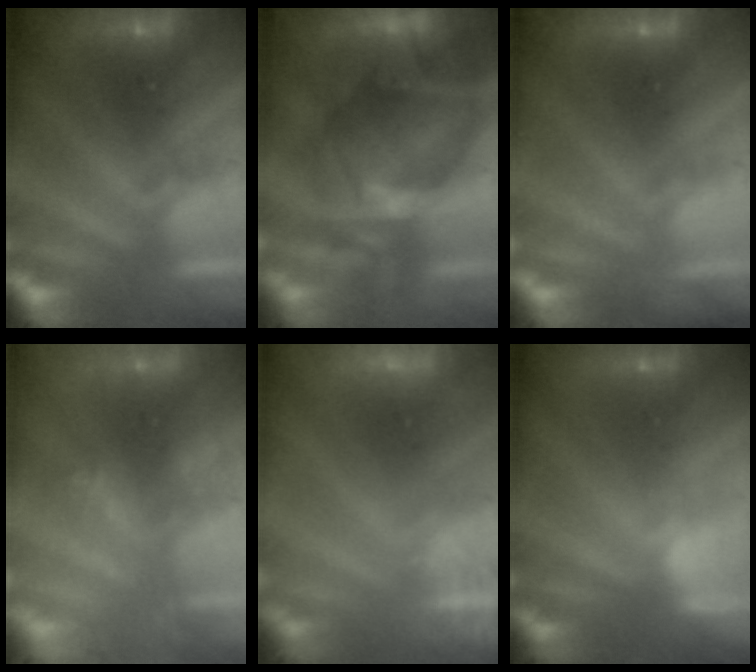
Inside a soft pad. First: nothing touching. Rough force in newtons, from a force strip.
{"total": 8.1}
{"total": 2.8}
{"total": 1.7}
{"total": 2.4}
{"total": 2.9}